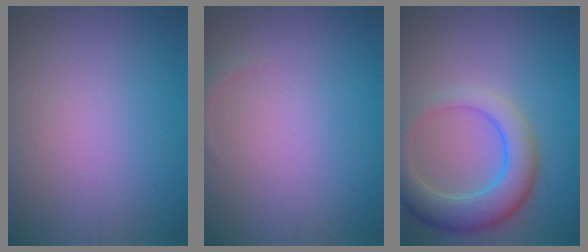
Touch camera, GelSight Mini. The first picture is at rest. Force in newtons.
{"total": 0.7, "press": 0.7, "slide": 0.1}
{"total": 5.8, "press": 5.8, "slide": 0.2}